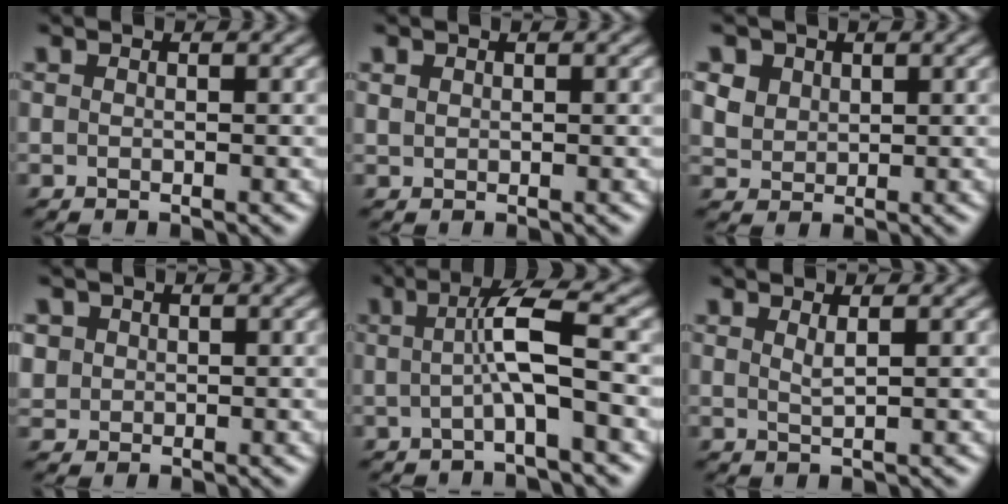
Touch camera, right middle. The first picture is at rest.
{"total": 0.6, "force": [0.4, 0.4, 0.1], "torque": [-0.004, -0.002, 0.012]}
{"total": 4.0, "force": [2.3, 2.9, 1.7], "torque": [-0.061, 0.005, 0.050]}
{"total": 1.9, "force": [0.6, 1.7, 0.4], "torque": [-0.015, 0.002, 0.024]}
{"total": 4.3, "force": [-0.3, 0.5, 4.2], "torque": [-0.074, 0.010, -0.011]}
{"total": 1.1, "force": [0.6, 0.3, 0.9], "torque": [-0.011, -0.001, 0.009]}